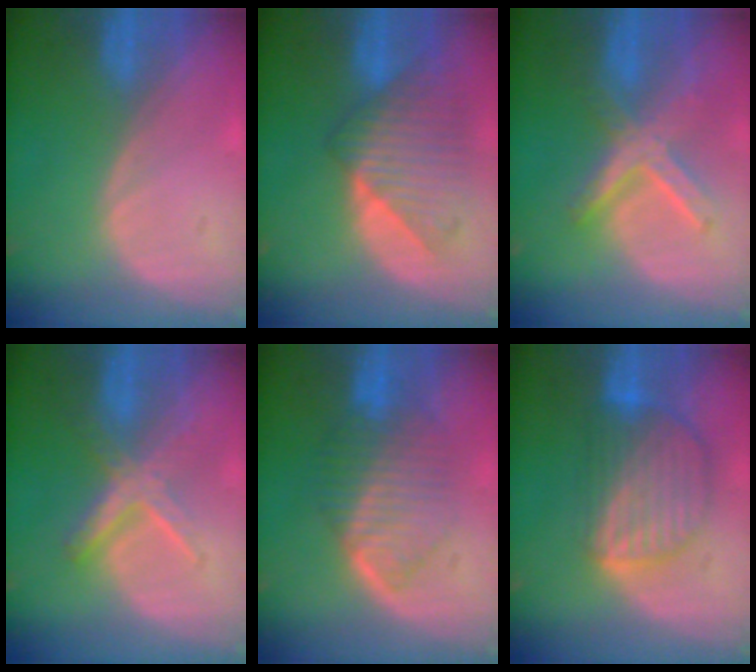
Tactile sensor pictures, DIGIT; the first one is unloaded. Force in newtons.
{"total": 8.7, "press": 8.1, "slide": 3.1}
{"total": 7.6, "press": 6.5, "slide": 3.8}
{"total": 5.4, "press": 5.4, "slide": 0.7}
{"total": 7.2, "press": 7.2, "slide": 0.4}
{"total": 9.2, "press": 7.9, "slide": 4.7}